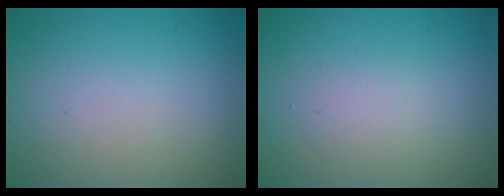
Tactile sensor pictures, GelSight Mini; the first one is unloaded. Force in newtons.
{"total": 1.6, "press": 1.6, "slide": 0.1}